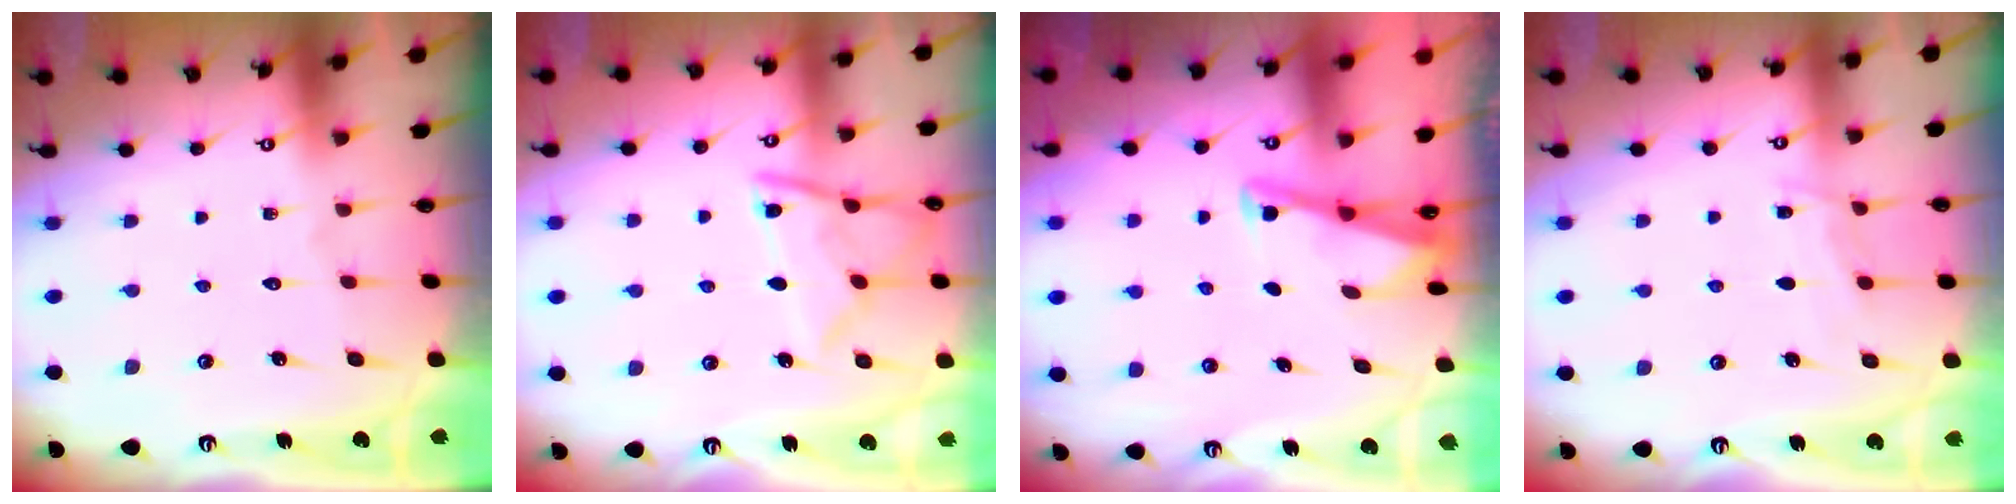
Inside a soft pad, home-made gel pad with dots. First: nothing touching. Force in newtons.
{"total": 11.5, "press": 11.4, "slide": 1.1}
{"total": 2.8, "press": 2.8, "slide": 0.3}
{"total": 5.7, "press": 5.7, "slide": 0.7}